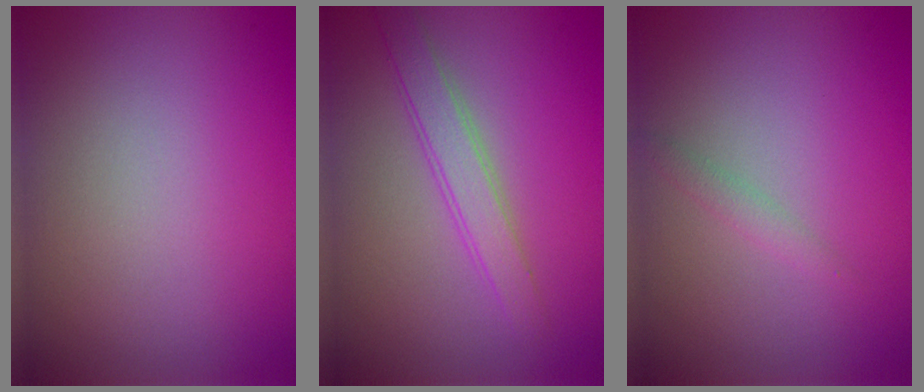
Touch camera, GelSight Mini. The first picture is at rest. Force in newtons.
{"total": 2.7, "press": 2.7, "slide": 0.1}
{"total": 0.9, "press": 0.9, "slide": 0.0}